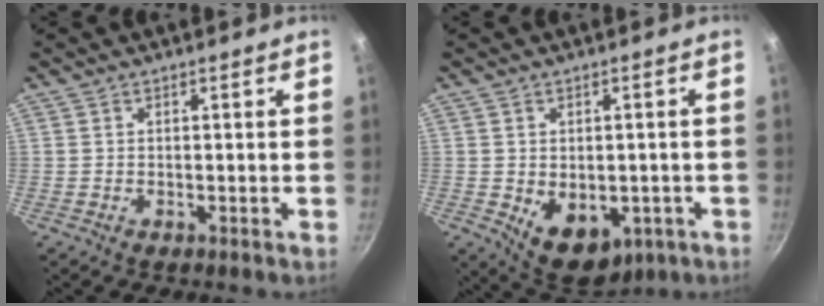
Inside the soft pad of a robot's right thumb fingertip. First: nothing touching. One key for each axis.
{"total": 10.2, "fx": -2.3, "fy": 7.0, "fz": 7.1, "tx": -0.072, "ty": -0.007, "tz": -0.010}